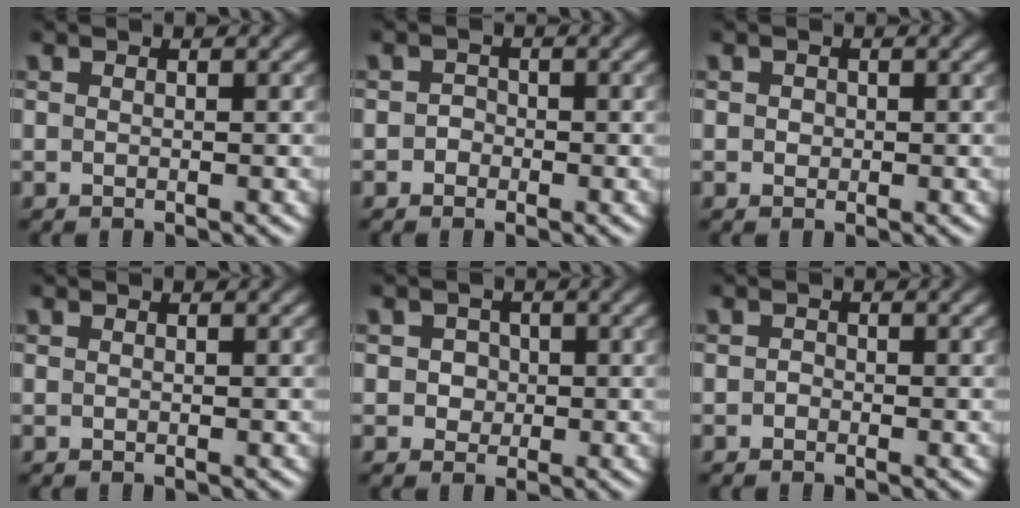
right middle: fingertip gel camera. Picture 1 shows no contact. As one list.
[{"total": 1.0, "force": [-0.4, 0.9, 0.2], "torque": [0.002, 0.000, -0.008]}, {"total": 0.7, "force": [0.1, 0.7, 0.2], "torque": [-0.001, -0.001, -0.001]}, {"total": 0.0}, {"total": 1.9, "force": [0.3, 1.8, 0.8], "torque": [0.004, 0.009, 0.002]}, {"total": 0.6, "force": [-0.3, 0.5, 0.2], "torque": [-0.001, -0.003, -0.007]}]